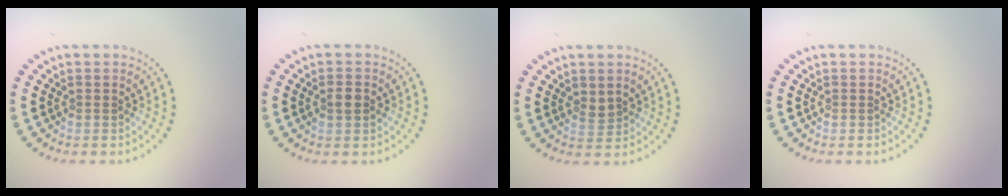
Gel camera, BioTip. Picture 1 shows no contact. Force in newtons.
{"total": 1.5, "press": 1.5, "slide": 0.3}
{"total": 1.0, "press": 0.8, "slide": 0.5}
{"total": 0.0}